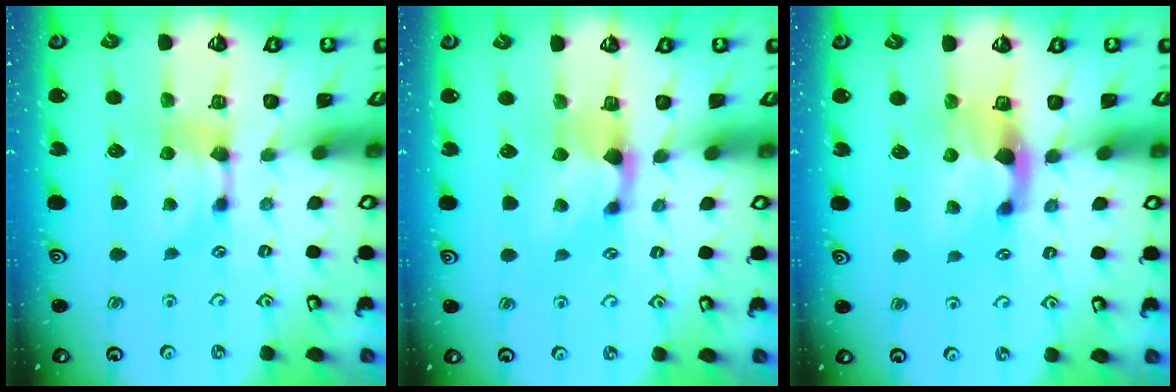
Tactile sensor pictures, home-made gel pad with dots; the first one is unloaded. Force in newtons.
{"total": 1.3, "press": 0.4, "slide": 1.2}
{"total": 3.1, "press": 2.7, "slide": 1.4}